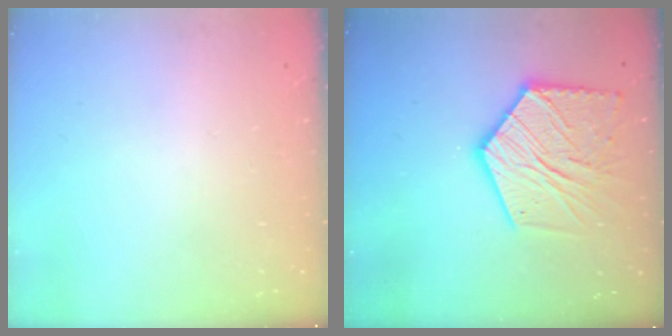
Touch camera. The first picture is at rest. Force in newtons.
{"total": 16.6, "press": 16.6, "slide": 1.6}